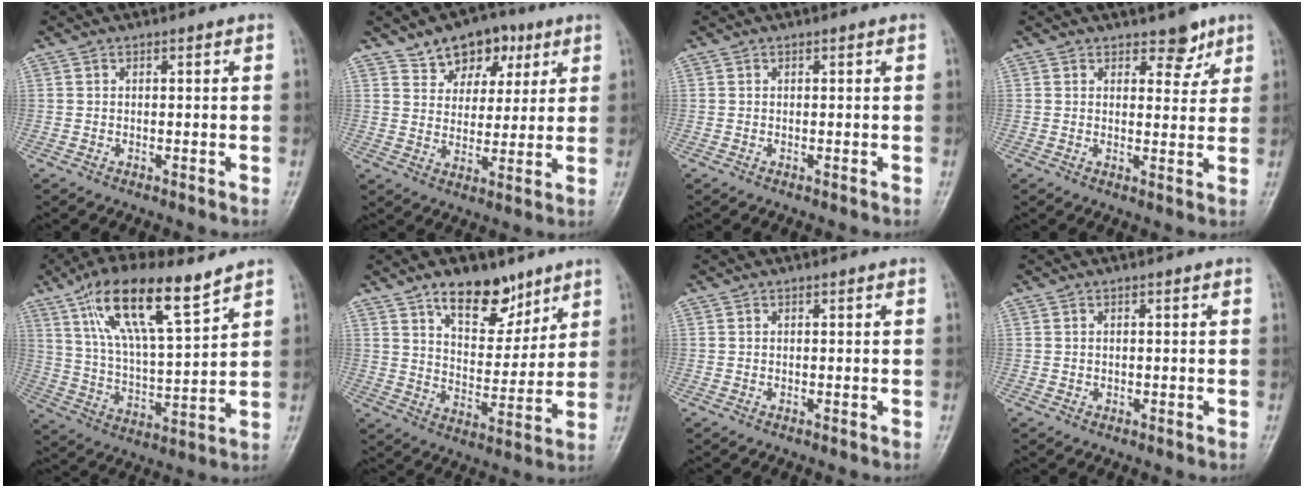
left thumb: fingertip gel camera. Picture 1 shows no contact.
{"total": 10.1, "force": [5.8, 6.9, 4.5], "torque": [-0.026, -0.021, 0.093]}
{"total": 0.0}
{"total": 4.2, "force": [3.0, 2.2, 1.9], "torque": [0.003, -0.018, 0.041]}
{"total": 16.4, "force": [10.0, 4.6, 12.2], "torque": [-0.204, -0.037, 0.190]}
{"total": 11.9, "force": [8.0, 6.2, 6.2], "torque": [-0.059, -0.054, 0.137]}
{"total": 0.0}
{"total": 0.0}